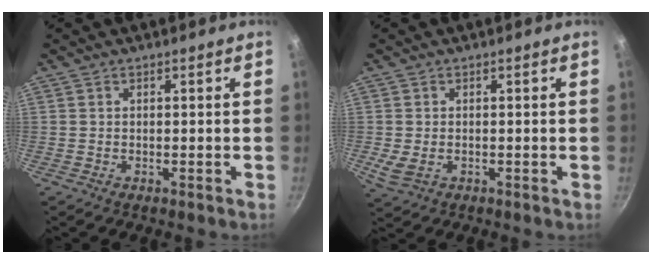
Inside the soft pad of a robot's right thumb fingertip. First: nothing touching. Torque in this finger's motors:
{"motor_torque": [0.26, -0.04, 0.30, -0.11, 0.01]}